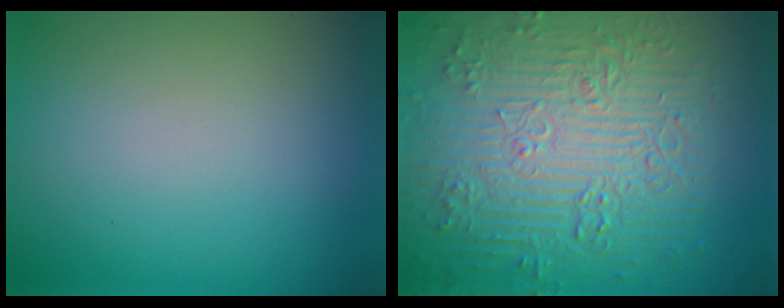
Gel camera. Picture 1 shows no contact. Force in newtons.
{"total": 11.0, "press": 7.3, "slide": 8.2}